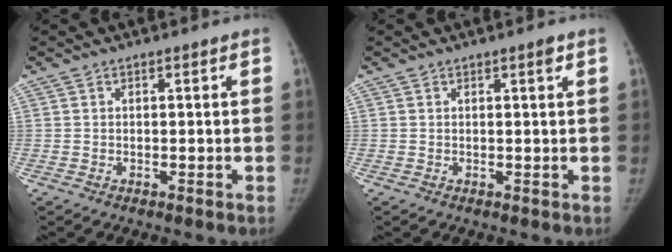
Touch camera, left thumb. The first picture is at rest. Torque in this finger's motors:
{"motor_torque": [1.87, 1.09, 0.50, -0.46, 0.08]}